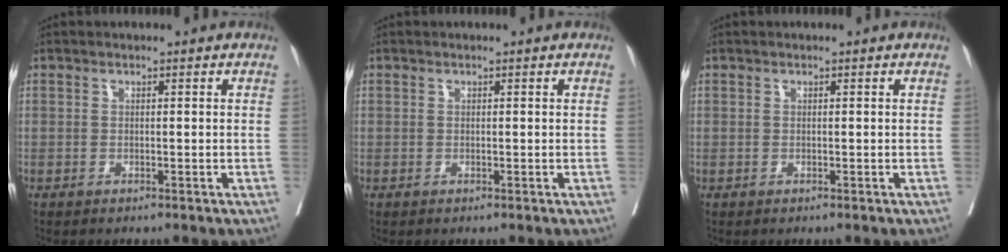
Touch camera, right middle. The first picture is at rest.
{"total": 0.0}
{"total": 0.0}